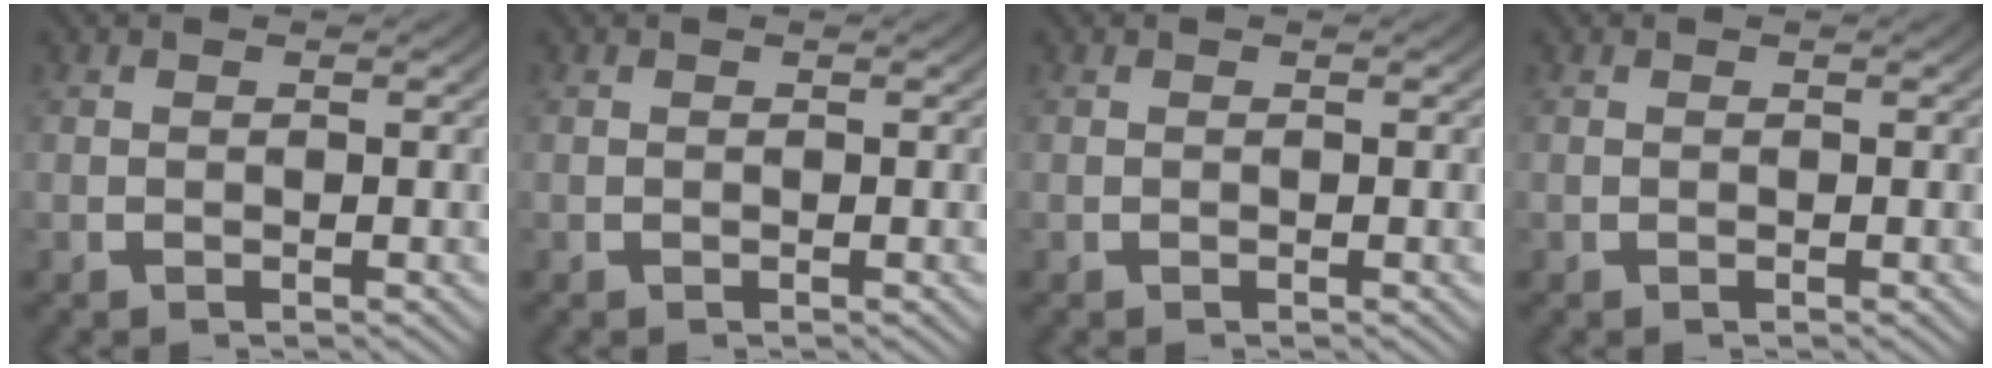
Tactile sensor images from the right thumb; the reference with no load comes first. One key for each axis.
{"total": 0.0}
{"total": 0.0}
{"total": 0.0}